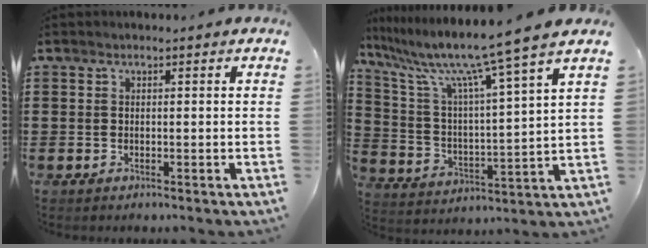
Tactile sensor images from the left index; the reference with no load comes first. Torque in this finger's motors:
{"motor_torque": [1.63, -0.51, 1.05, 0.21]}